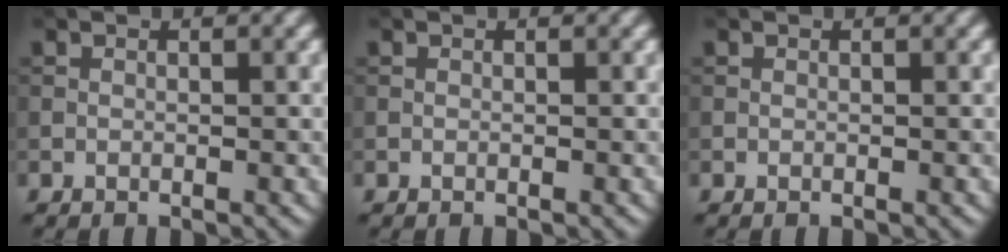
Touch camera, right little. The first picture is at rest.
{"total": 0.0}
{"total": 0.0}